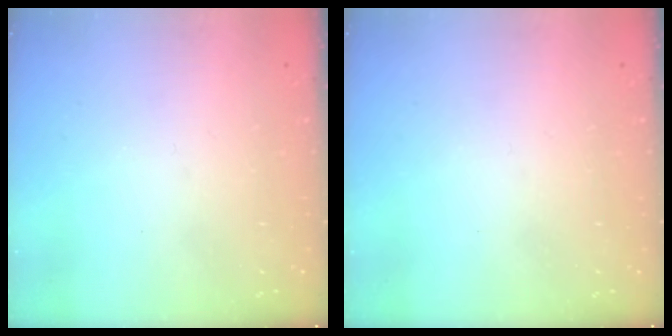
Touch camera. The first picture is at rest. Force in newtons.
{"total": 0.0}